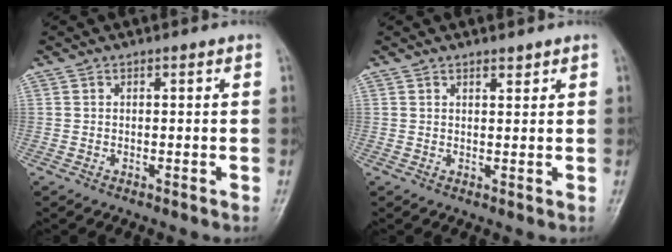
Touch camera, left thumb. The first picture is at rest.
{"total": 1.6, "force": [1.3, 0.5, 0.8], "torque": [-0.007, -0.009, 0.021]}